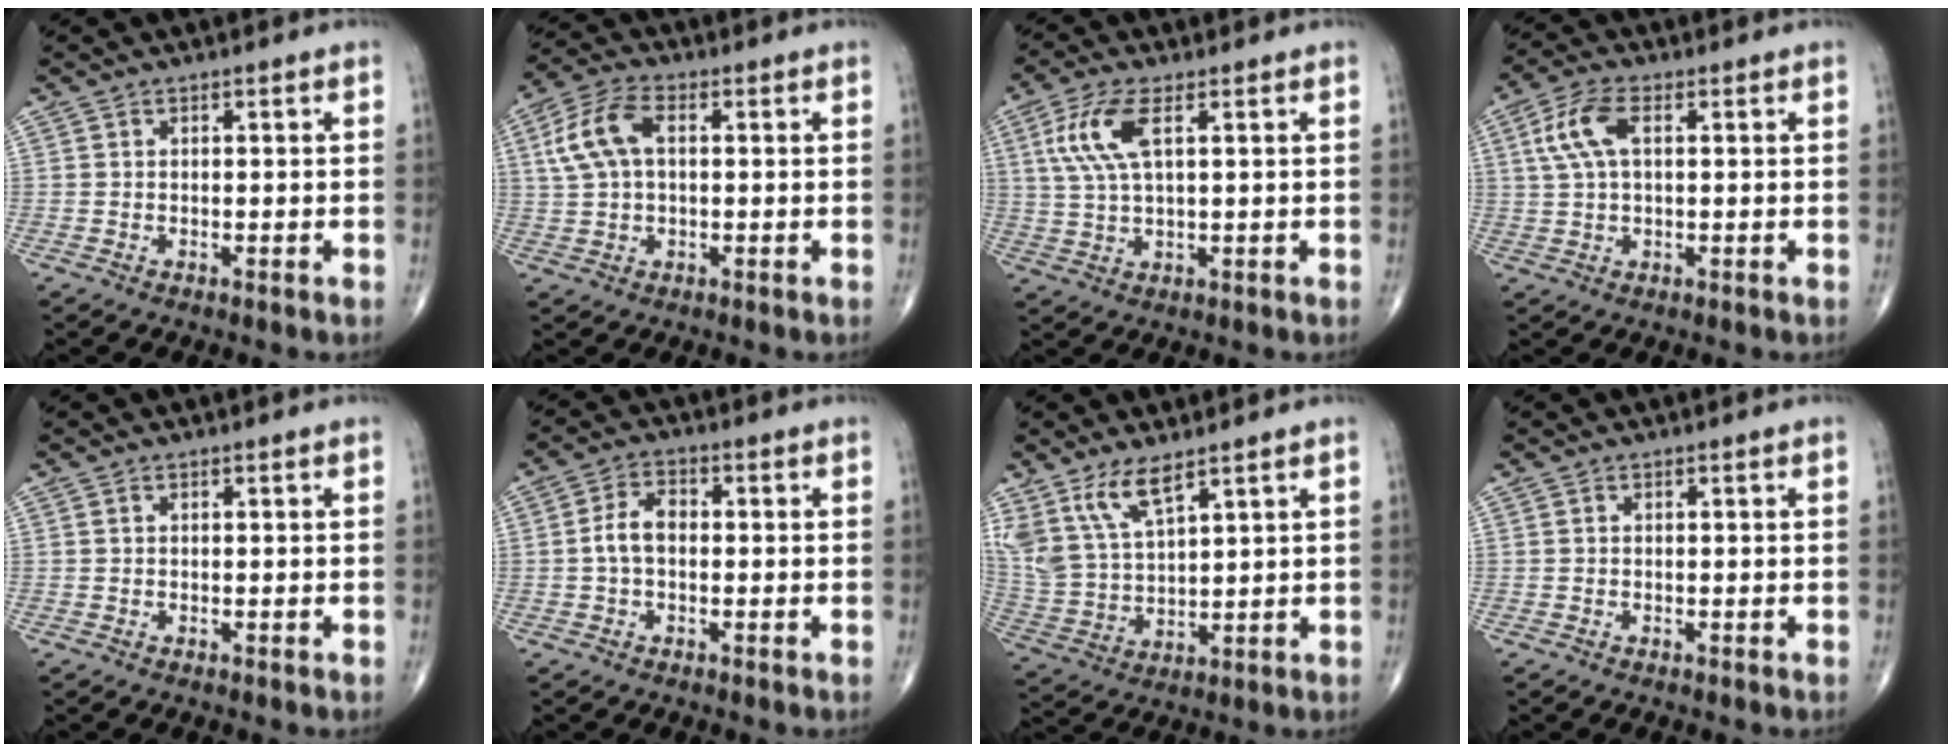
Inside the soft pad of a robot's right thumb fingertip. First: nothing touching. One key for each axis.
{"total": 9.1, "fx": 1.7, "fy": 5.1, "fz": 7.3, "tx": -0.157, "ty": 0.022, "tz": 0.031}
{"total": 8.4, "fx": 2.8, "fy": 3.0, "fz": 7.3, "tx": -0.173, "ty": 0.003, "tz": 0.060}
{"total": 7.5, "fx": 1.9, "fy": 3.7, "fz": 6.2, "tx": -0.139, "ty": 0.015, "tz": 0.036}
{"total": 0.0}
{"total": 4.8, "fx": -0.3, "fy": 3.0, "fz": 3.8, "tx": -0.071, "ty": 0.018, "tz": -0.013}
{"total": 10.4, "fx": 6.9, "fy": 3.8, "fz": 6.8, "tx": -0.137, "ty": -0.025, "tz": 0.156}
{"total": 0.0}